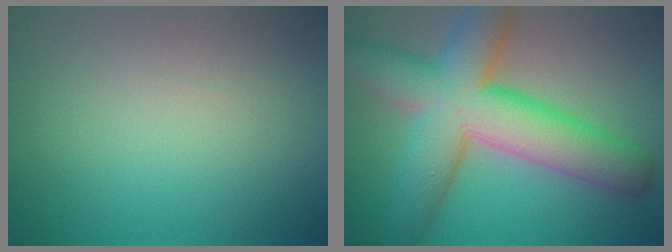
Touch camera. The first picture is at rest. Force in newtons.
{"total": 11.1, "press": 11.1, "slide": 0.3}